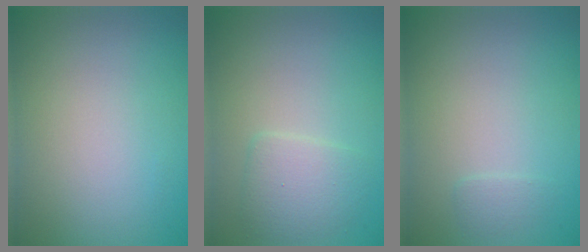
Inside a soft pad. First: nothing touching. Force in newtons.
{"total": 2.4, "press": 2.4, "slide": 0.0}
{"total": 0.7, "press": 0.7, "slide": 0.2}